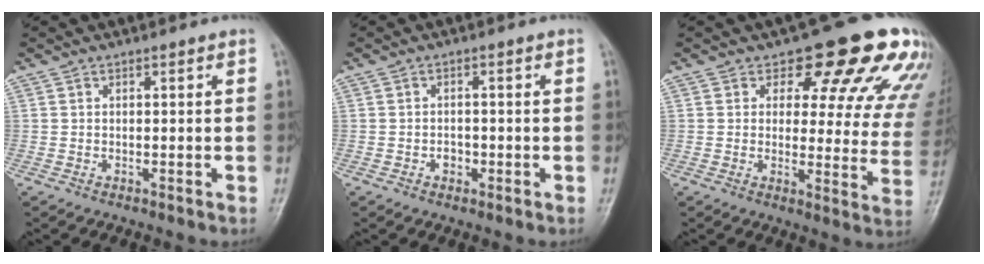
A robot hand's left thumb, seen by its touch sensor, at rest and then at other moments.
{"total": 1.9, "force": [-0.8, 1.6, 0.7], "torque": [0.004, 0.008, -0.015]}
{"total": 17.6, "force": [12.0, 7.8, 10.2], "torque": [-0.062, -0.055, 0.125]}